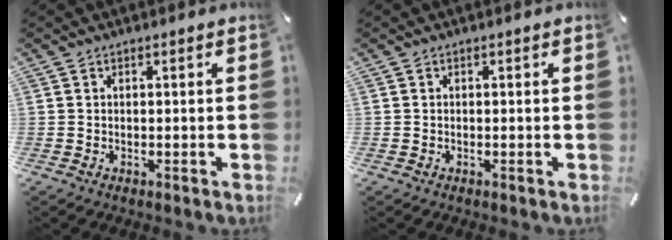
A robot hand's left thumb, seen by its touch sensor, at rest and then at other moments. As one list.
[{"total": 0.0}]